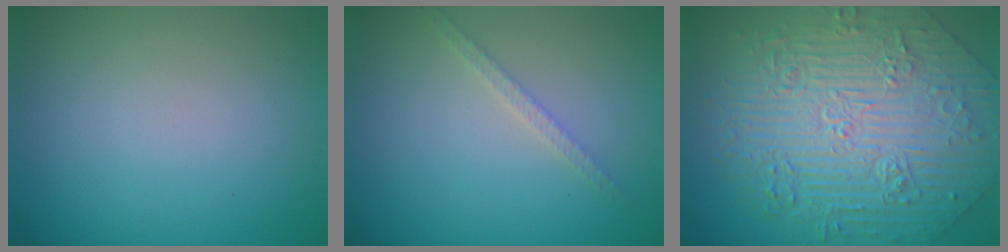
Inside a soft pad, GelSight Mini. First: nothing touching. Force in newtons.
{"total": 1.3, "press": 1.3, "slide": 0.2}
{"total": 10.1, "press": 7.6, "slide": 6.6}